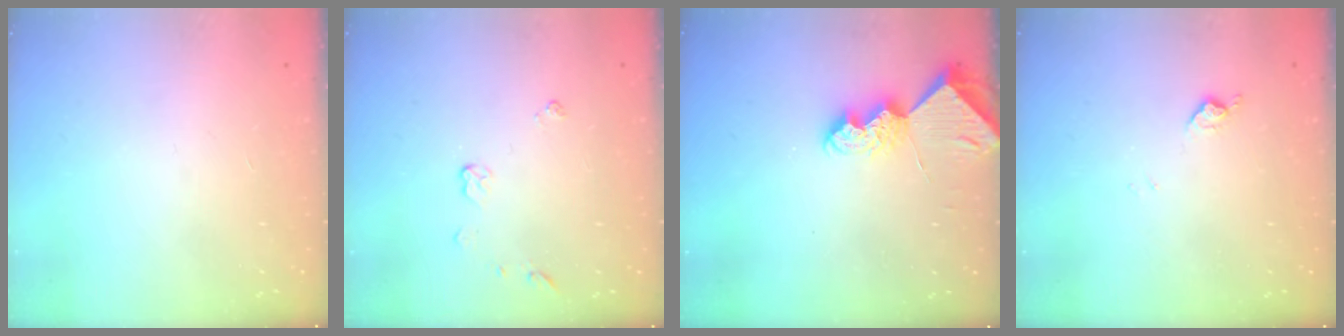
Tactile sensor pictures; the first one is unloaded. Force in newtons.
{"total": 4.1, "press": 4.1, "slide": 0.6}
{"total": 7.2, "press": 7.2, "slide": 0.6}
{"total": 7.7, "press": 7.7, "slide": 0.7}